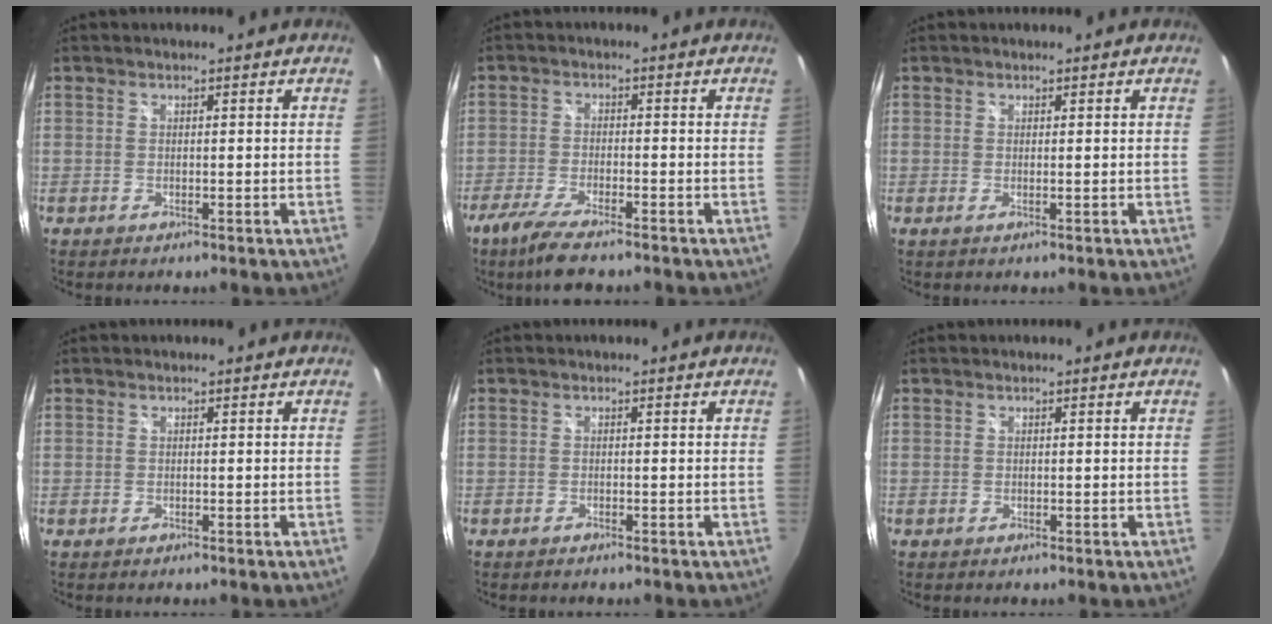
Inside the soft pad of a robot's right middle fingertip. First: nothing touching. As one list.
[{"total": 8.2, "force": [-6.4, 1.4, 5.0], "torque": [-0.122, -0.028, -0.117]}, {"total": 0.7, "force": [0.3, -0.4, 0.5], "torque": [-0.008, -0.001, 0.004]}, {"total": 0.0}, {"total": 0.5, "force": [-0.5, 0.1, 0.1], "torque": [0.000, -0.001, -0.010]}, {"total": 0.0}]